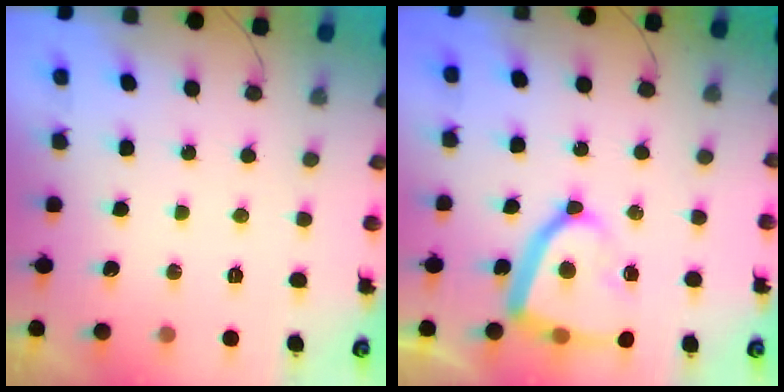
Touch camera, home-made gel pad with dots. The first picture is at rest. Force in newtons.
{"total": 13.4, "press": 13.3, "slide": 1.7}